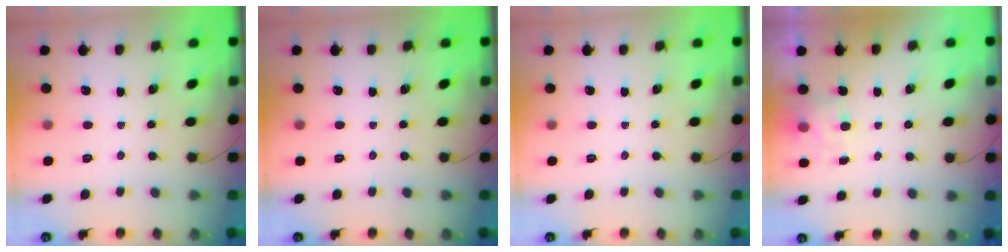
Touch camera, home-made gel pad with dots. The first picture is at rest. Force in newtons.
{"total": 0.0}
{"total": 0.0}
{"total": 6.1, "press": 5.9, "slide": 1.4}